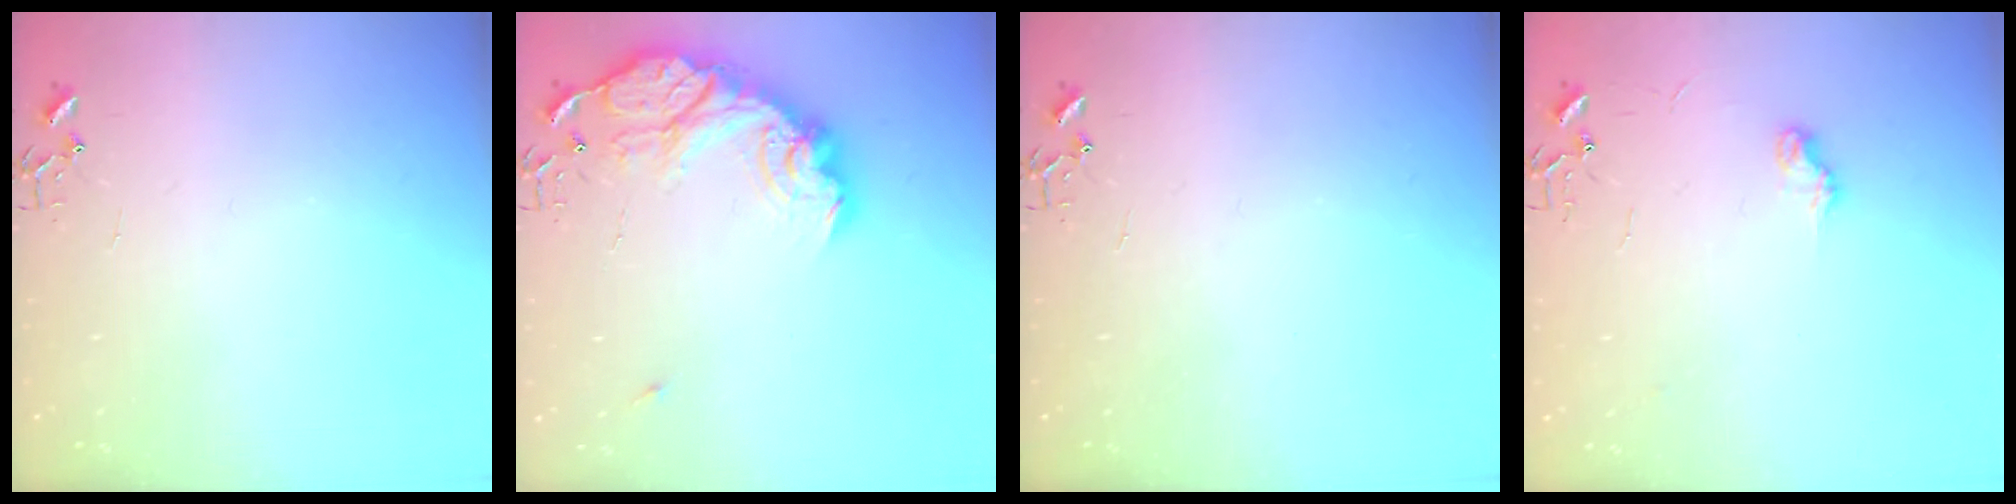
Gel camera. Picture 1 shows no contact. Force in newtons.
{"total": 17.8, "press": 17.8, "slide": 1.3}
{"total": 0.0}
{"total": 7.1, "press": 7.1, "slide": 0.1}